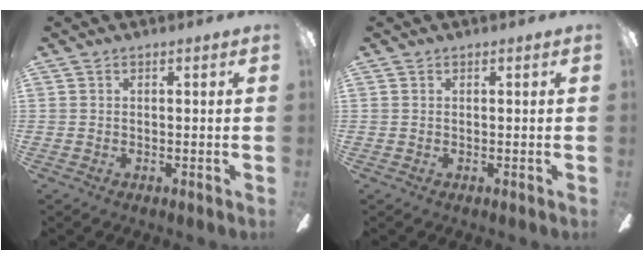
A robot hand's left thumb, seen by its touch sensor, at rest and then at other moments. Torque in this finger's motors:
{"motor_torque": [-0.03, 0.04, -0.04, 0.09, 0.00]}